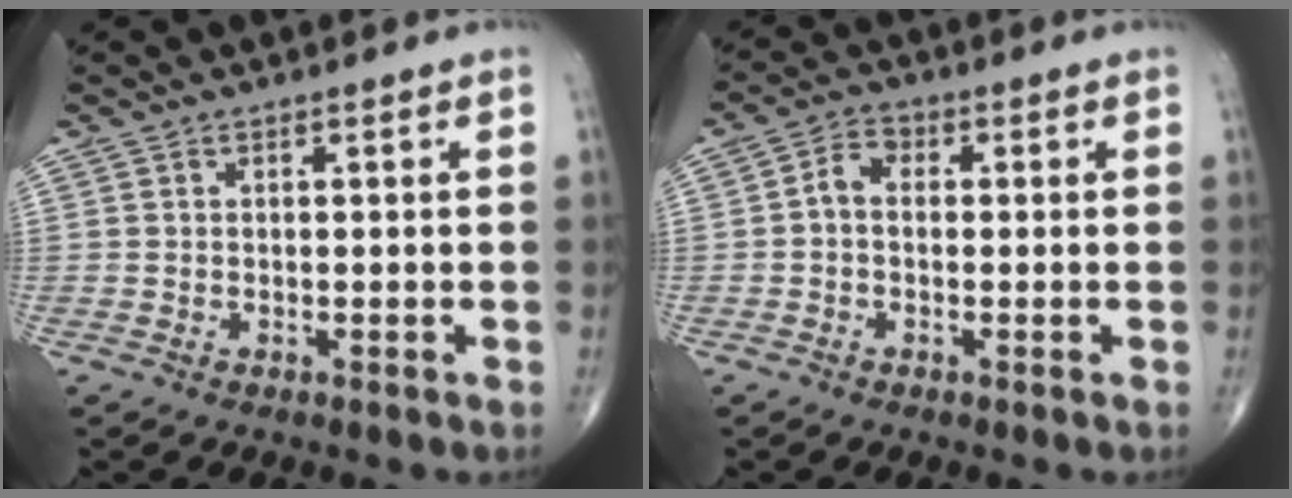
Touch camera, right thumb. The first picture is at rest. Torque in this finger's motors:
{"motor_torque": [0.02, 0.06, -0.10, -0.16, 0.01]}